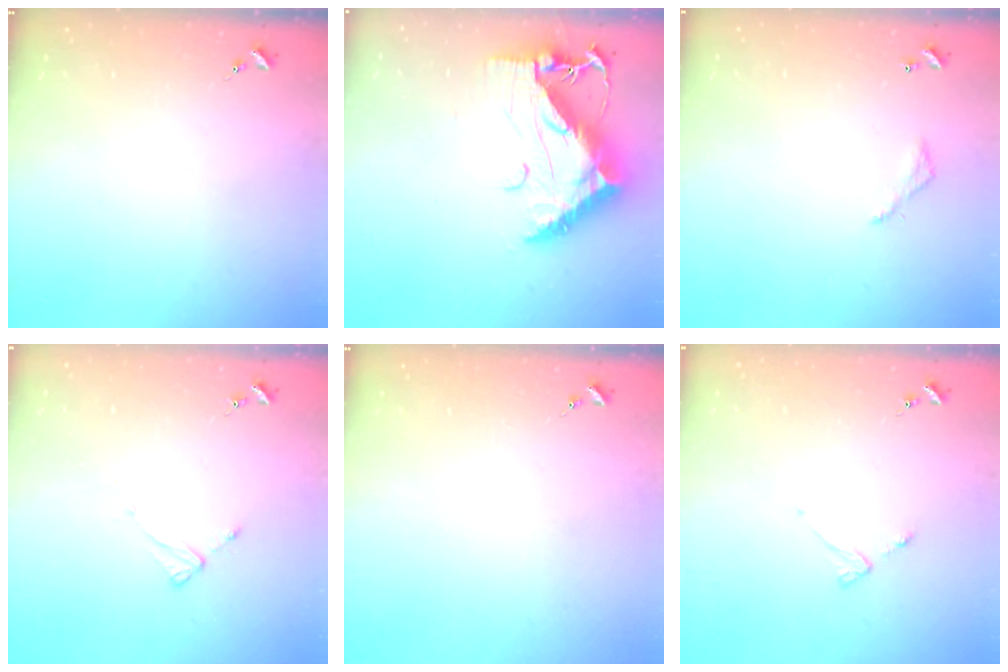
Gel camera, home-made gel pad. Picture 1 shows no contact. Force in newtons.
{"total": 19.1, "press": 19.0, "slide": 1.6}
{"total": 3.2, "press": 3.2, "slide": 0.2}
{"total": 2.0, "press": 2.0, "slide": 0.3}
{"total": 0.0}
{"total": 2.6, "press": 2.6, "slide": 0.5}